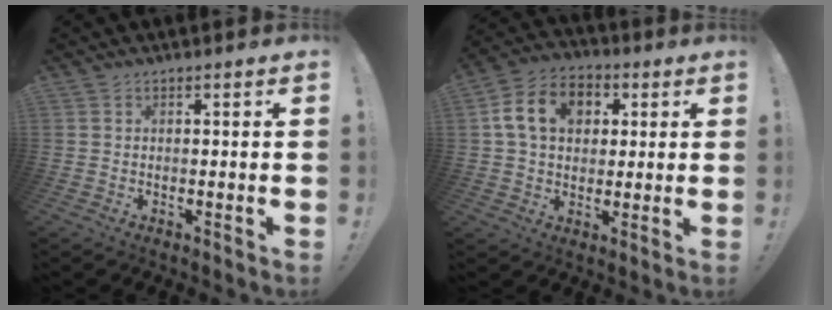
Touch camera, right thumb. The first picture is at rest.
{"total": 13.6, "force": [3.3, 10.6, 7.8], "torque": [-0.129, 0.006, 0.066]}